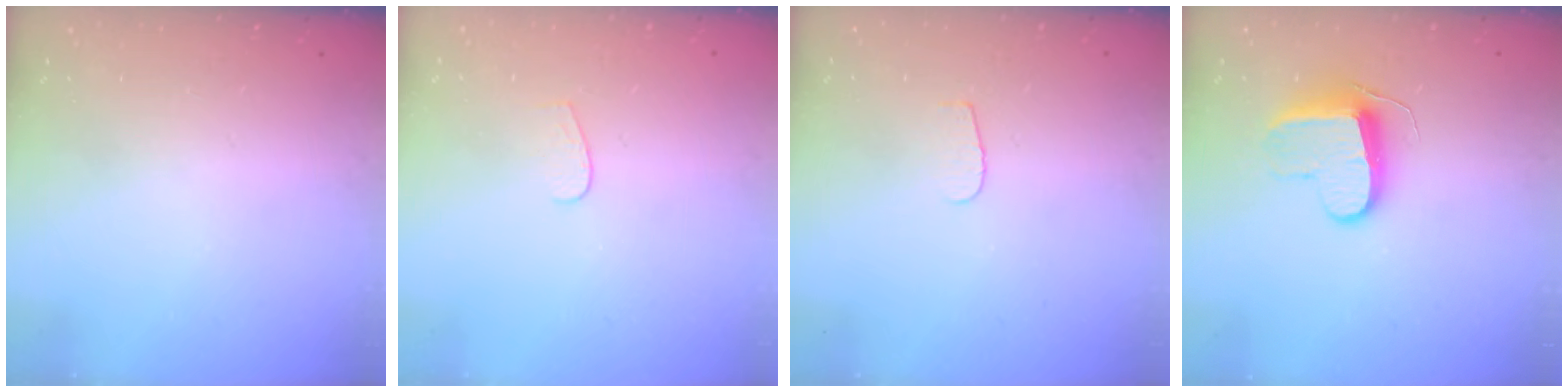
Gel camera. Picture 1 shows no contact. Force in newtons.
{"total": 4.0, "press": 4.0, "slide": 0.4}
{"total": 3.7, "press": 3.6, "slide": 0.4}
{"total": 9.8, "press": 9.8, "slide": 0.2}